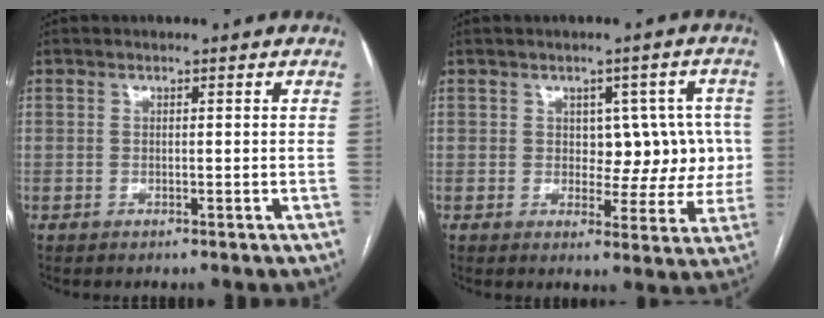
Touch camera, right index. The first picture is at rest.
{"total": 7.5, "force": [0.8, 4.9, 5.6], "torque": [-0.047, 0.025, 0.019]}